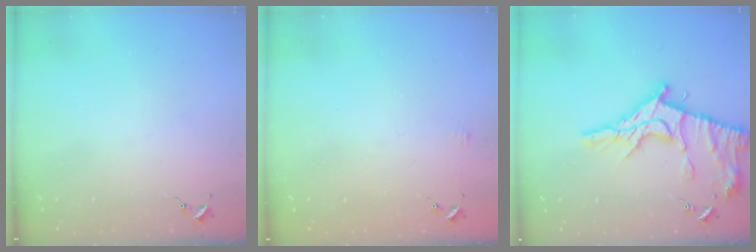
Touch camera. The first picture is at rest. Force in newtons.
{"total": 3.3, "press": 3.2, "slide": 0.4}
{"total": 18.0, "press": 18.0, "slide": 1.4}